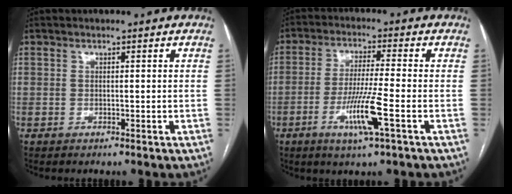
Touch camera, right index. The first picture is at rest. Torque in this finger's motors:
{"motor_torque": [2.13, 0.00, 0.74, 0.21]}